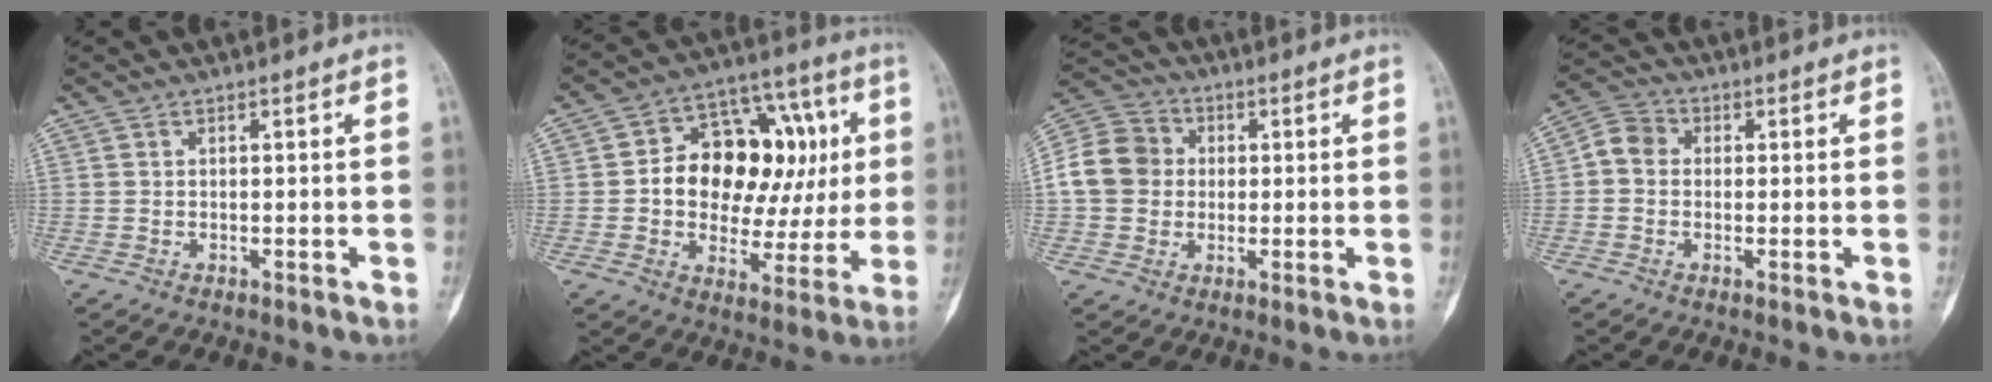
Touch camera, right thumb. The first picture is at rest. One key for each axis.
{"total": 21.2, "fx": 2.9, "fy": 13.6, "fz": 16.0, "tx": -0.184, "ty": 0.032, "tz": 0.049}
{"total": 10.7, "fx": 0.3, "fy": 9.5, "fz": 4.9, "tx": -0.083, "ty": 0.025, "tz": -0.007}
{"total": 4.7, "fx": 0.0, "fy": 4.1, "fz": 2.4, "tx": -0.033, "ty": 0.014, "tz": -0.012}